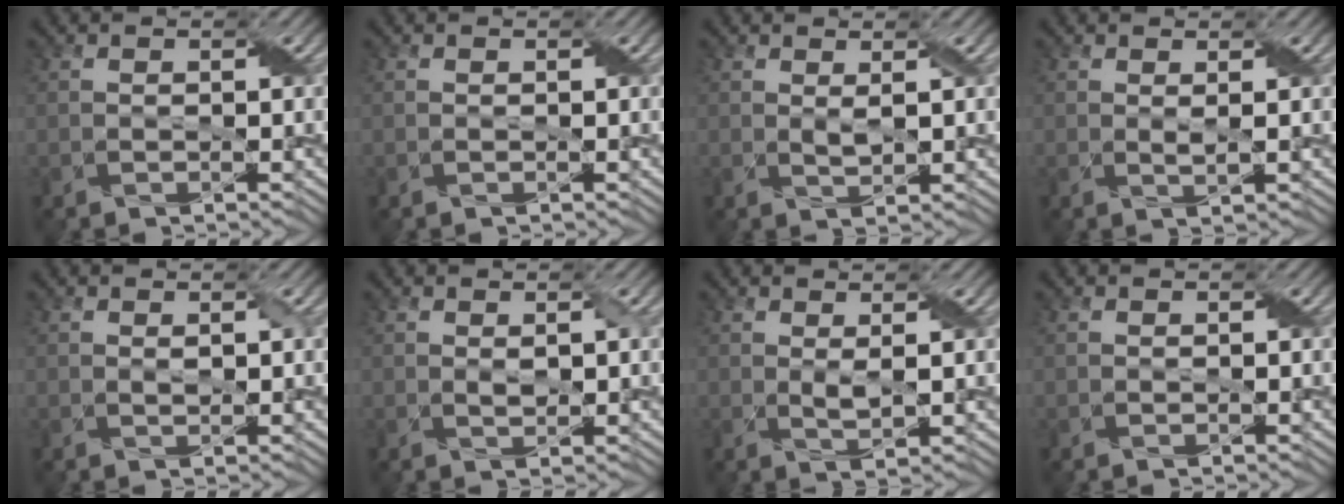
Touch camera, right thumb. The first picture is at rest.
{"total": 0.0}
{"total": 1.3, "force": [0.8, 0.2, 1.0], "torque": [-0.027, -0.002, 0.017]}
{"total": 0.9, "force": [0.6, 0.0, 0.7], "torque": [-0.020, 0.001, 0.009]}
{"total": 0.8, "force": [0.3, 0.3, 0.7], "torque": [-0.015, -0.001, 0.007]}
{"total": 1.4, "force": [0.4, 0.7, 1.1], "torque": [-0.024, -0.003, 0.010]}
{"total": 1.5, "force": [0.8, 0.3, 1.3], "torque": [-0.034, -0.002, 0.018]}
{"total": 0.0}